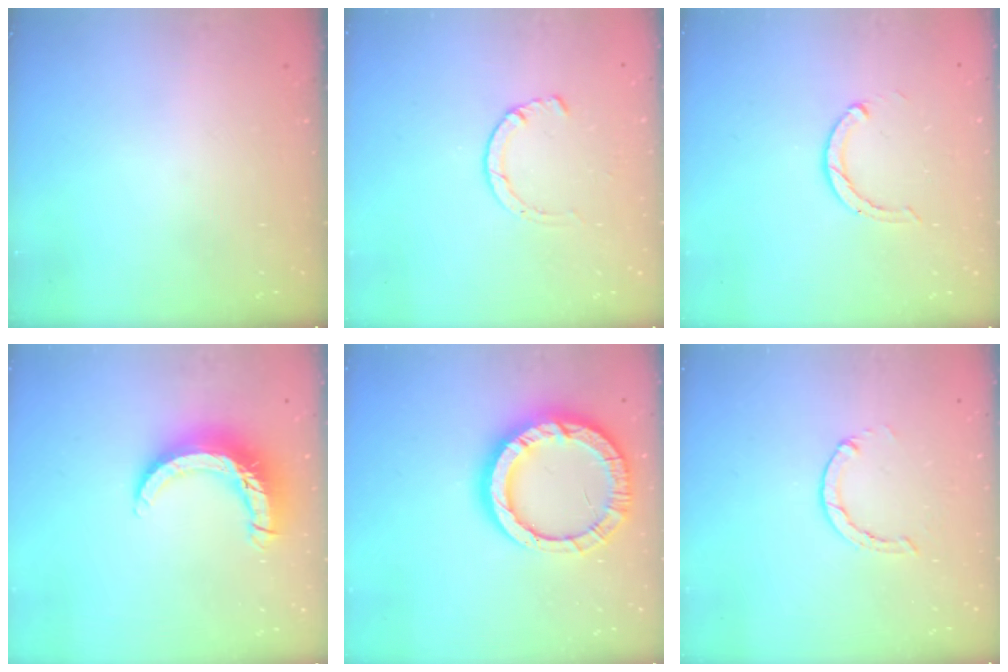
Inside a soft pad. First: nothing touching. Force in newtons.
{"total": 1.2, "press": 1.2, "slide": 0.3}
{"total": 2.2, "press": 2.2, "slide": 0.3}
{"total": 13.1, "press": 13.0, "slide": 1.3}
{"total": 17.5, "press": 17.4, "slide": 1.5}
{"total": 1.3, "press": 1.3, "slide": 0.3}